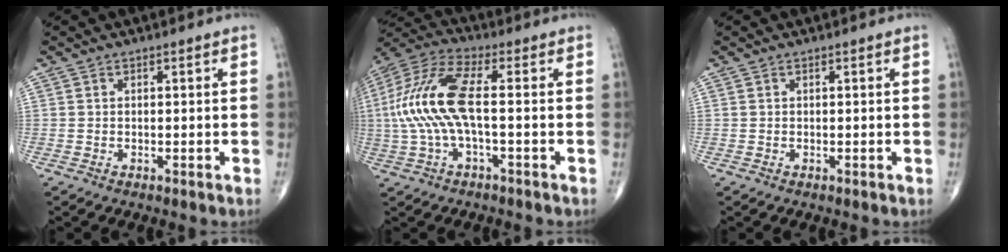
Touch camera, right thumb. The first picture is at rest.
{"total": 14.6, "force": [-0.4, 4.9, 13.8], "torque": [-0.320, 0.035, -0.010]}
{"total": 0.0}